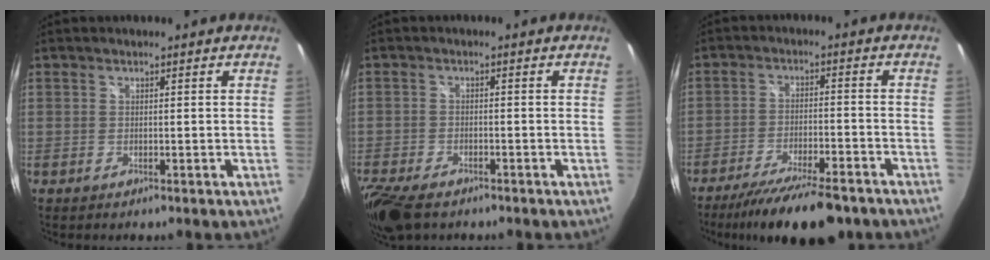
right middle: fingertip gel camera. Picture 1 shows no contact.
{"total": 9.5, "force": [-7.1, 4.0, 4.9], "torque": [-0.135, -0.037, -0.135]}
{"total": 14.8, "force": [-11.8, 3.4, 8.3], "torque": [-0.160, -0.025, -0.182]}